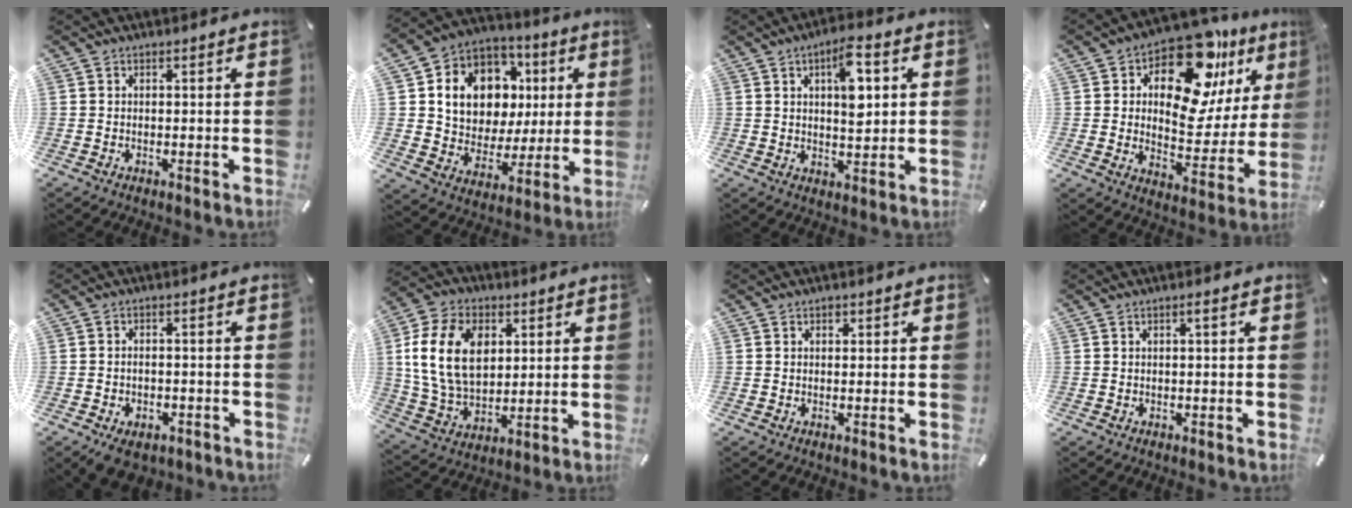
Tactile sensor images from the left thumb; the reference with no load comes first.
{"total": 13.4, "force": [3.4, 11.4, 6.2], "torque": [-0.106, -0.018, 0.075]}
{"total": 9.1, "force": [3.0, 3.9, 7.7], "torque": [-0.105, -0.010, 0.044]}
{"total": 17.1, "force": [10.9, 8.9, 9.8], "torque": [-0.145, -0.088, 0.187]}
{"total": 3.6, "force": [-2.1, 2.4, 1.8], "torque": [-0.028, 0.012, -0.038]}
{"total": 15.7, "force": [3.5, 11.4, 10.2], "torque": [-0.221, 0.008, 0.060]}
{"total": 0.6, "force": [0.2, 0.5, 0.2], "torque": [-0.002, 0.002, 0.004]}
{"total": 1.0, "force": [0.2, 0.0, 1.0], "torque": [-0.019, -0.001, 0.002]}